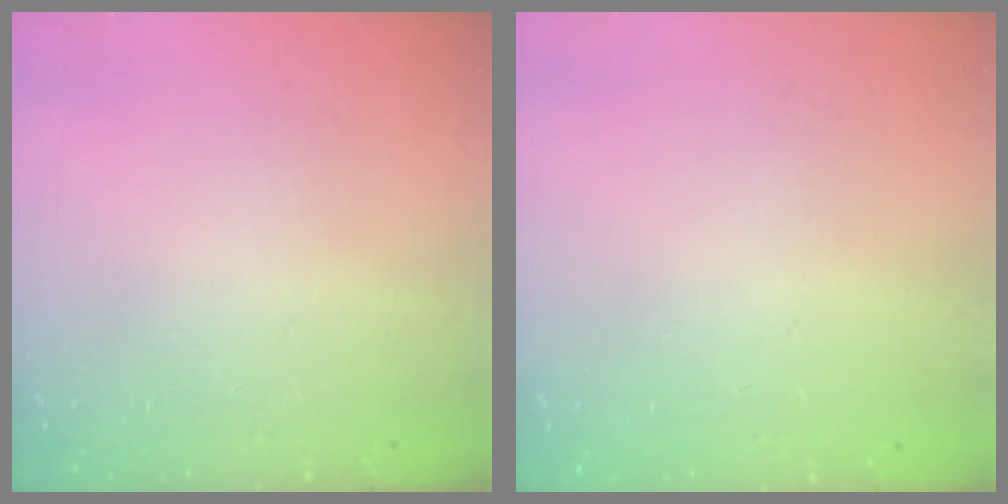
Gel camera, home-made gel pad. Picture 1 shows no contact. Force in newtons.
{"total": 0.0}